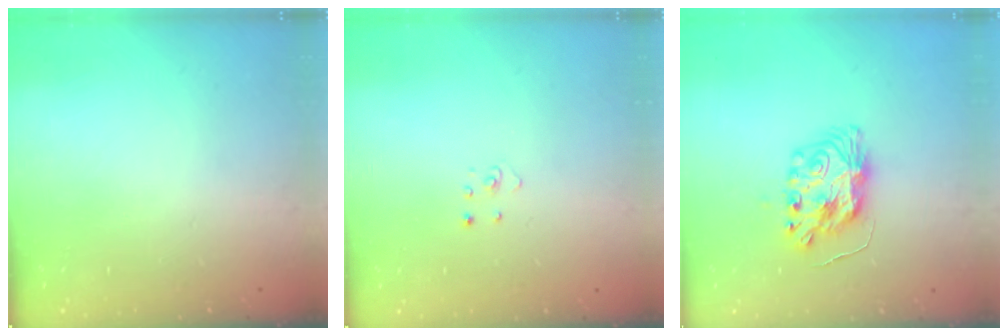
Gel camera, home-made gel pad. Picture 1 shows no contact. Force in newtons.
{"total": 2.2, "press": 2.2, "slide": 0.2}
{"total": 9.4, "press": 9.4, "slide": 0.9}